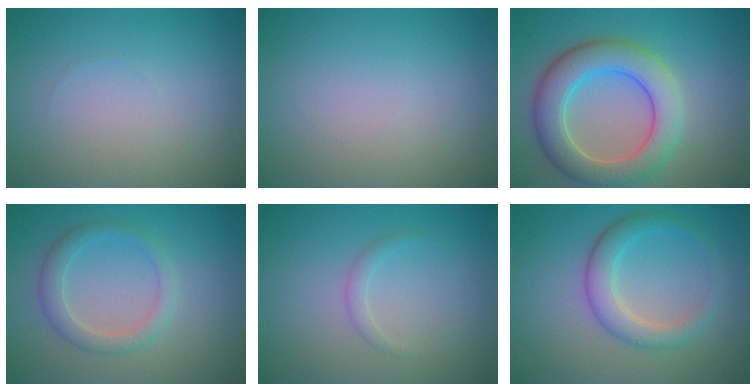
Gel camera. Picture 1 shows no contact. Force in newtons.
{"total": 0.0}
{"total": 7.1, "press": 7.1, "slide": 0.3}
{"total": 2.5, "press": 2.5, "slide": 0.1}
{"total": 1.0, "press": 1.0, "slide": 0.1}
{"total": 3.4, "press": 3.4, "slide": 0.2}